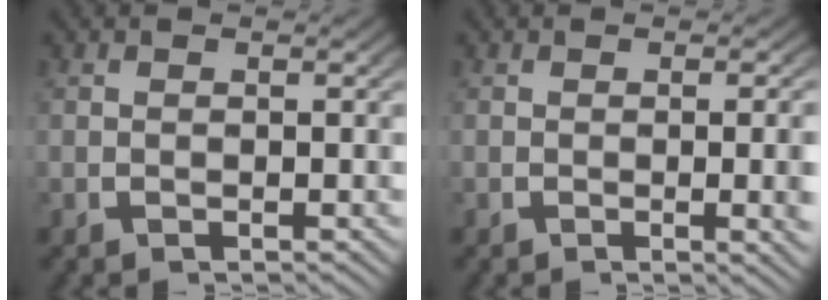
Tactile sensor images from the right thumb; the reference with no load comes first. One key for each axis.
{"total": 2.7, "fx": -0.1, "fy": 0.5, "fz": 2.6, "tx": -0.024, "ty": 0.001, "tz": -0.003}